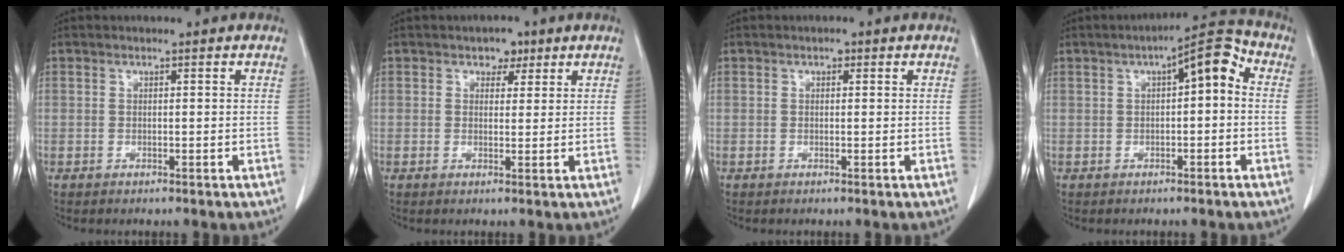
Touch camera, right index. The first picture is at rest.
{"total": 2.6, "force": [1.5, 1.9, 1.1], "torque": [-0.010, 0.004, 0.018]}
{"total": 0.6, "force": [0.2, 0.5, 0.3], "torque": [-0.004, 0.003, 0.002]}
{"total": 6.8, "force": [1.2, 1.9, 6.4], "torque": [-0.091, 0.034, 0.010]}